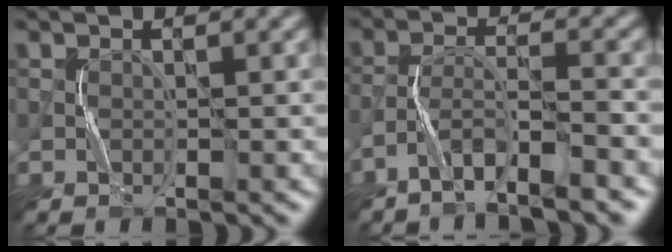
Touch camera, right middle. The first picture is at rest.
{"total": 4.7, "force": [-3.6, 0.3, 3.0], "torque": [-0.055, 0.003, -0.069]}